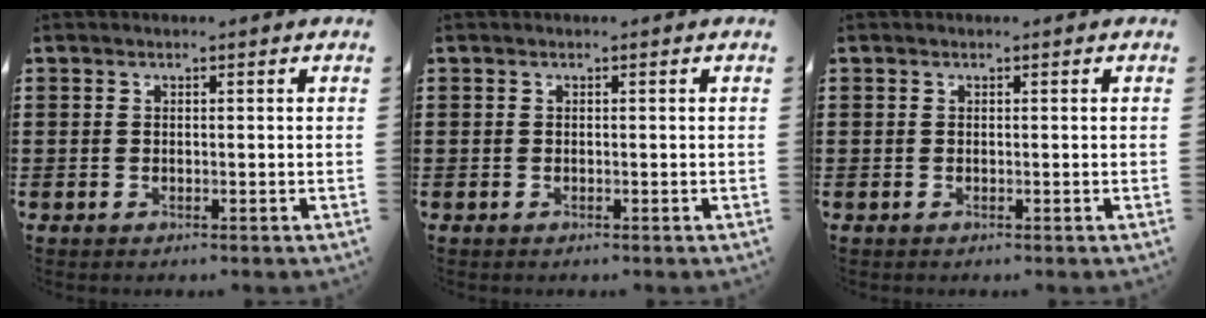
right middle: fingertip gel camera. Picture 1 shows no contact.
{"total": 0.0}
{"total": 0.0}